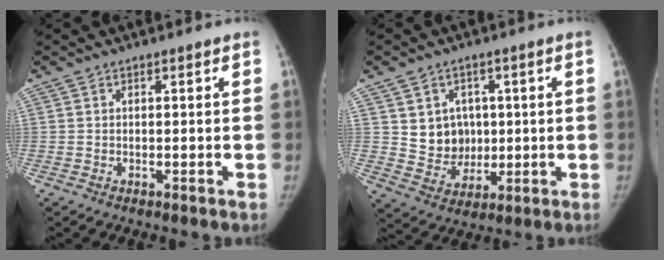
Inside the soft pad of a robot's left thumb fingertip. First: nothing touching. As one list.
[{"total": 8.3, "force": [1.7, 7.4, 3.4], "torque": [-0.014, -0.010, 0.043]}]